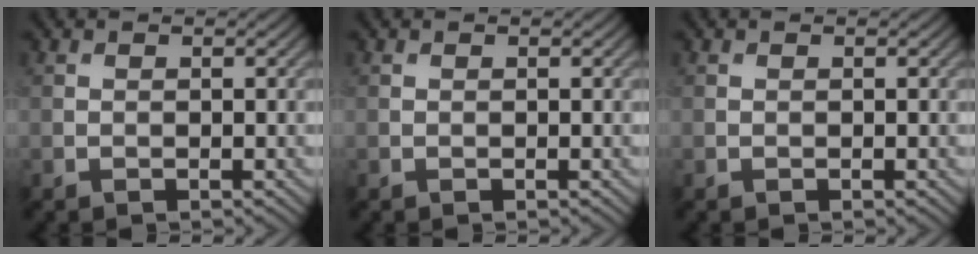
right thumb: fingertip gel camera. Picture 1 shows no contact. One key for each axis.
{"total": 0.0}
{"total": 0.0}